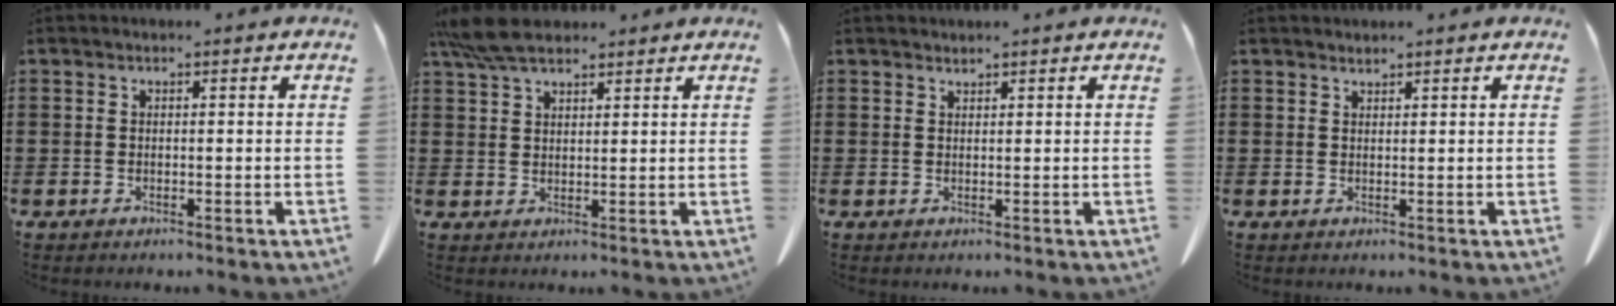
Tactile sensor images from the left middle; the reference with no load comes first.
{"total": 6.4, "force": [5.2, 1.8, 3.2], "torque": [-0.078, -0.007, 0.100]}
{"total": 1.0, "force": [1.0, 0.0, -0.1], "torque": [-0.002, -0.004, 0.021]}
{"total": 1.1, "force": [1.1, 0.1, 0.0], "torque": [-0.003, -0.003, 0.023]}